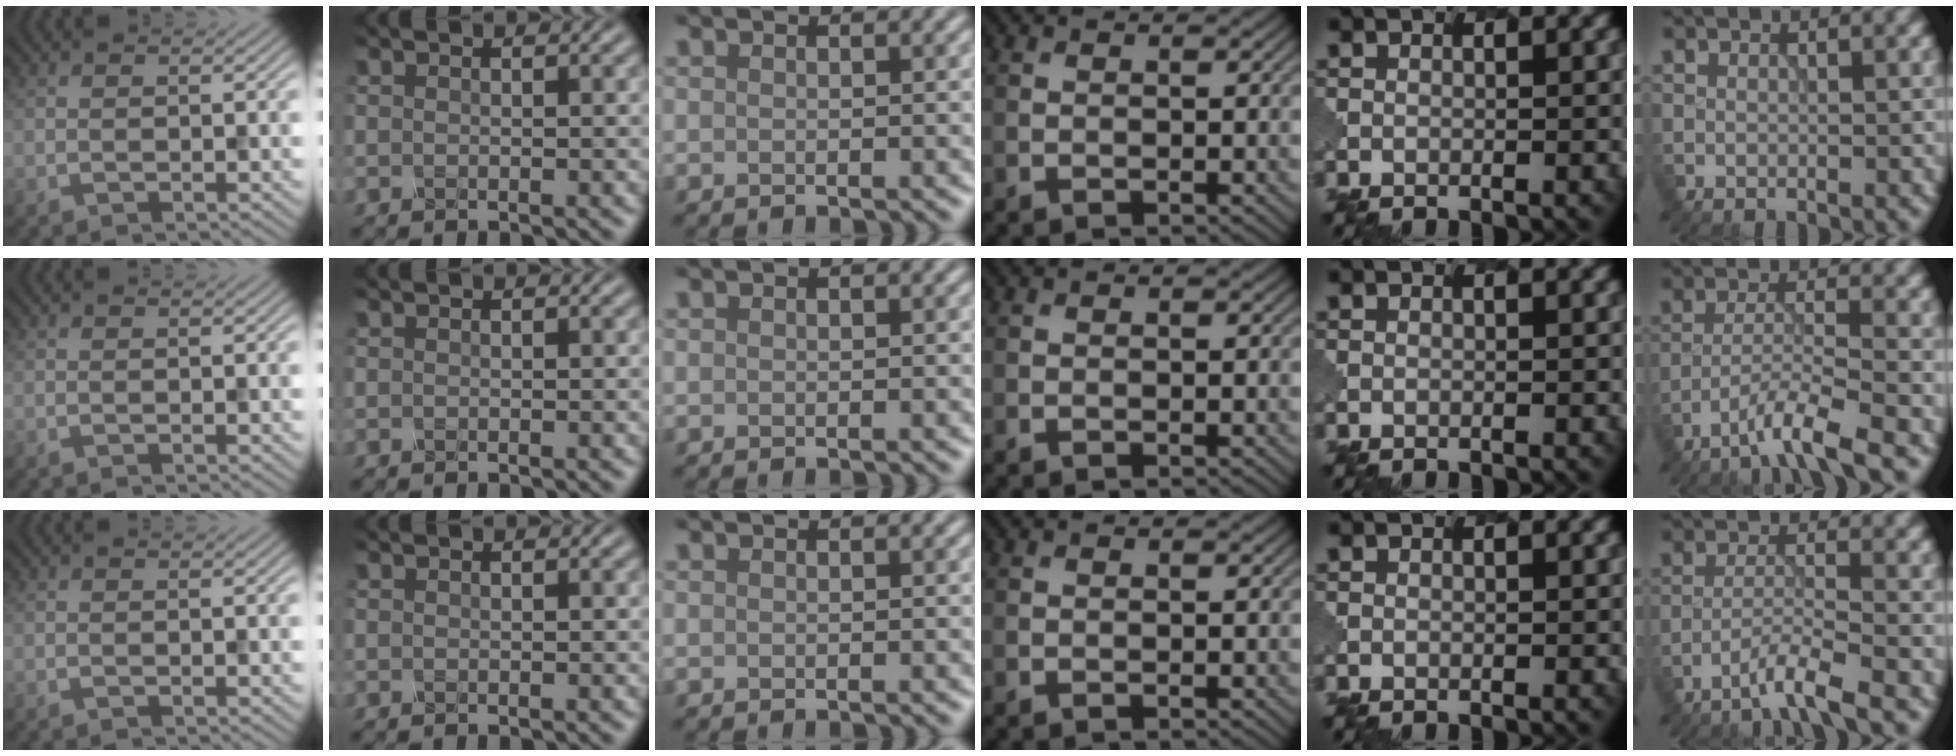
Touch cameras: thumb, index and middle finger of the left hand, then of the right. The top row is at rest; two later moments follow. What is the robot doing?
{"motion": "dispense", "object": "dispenser bottle"}